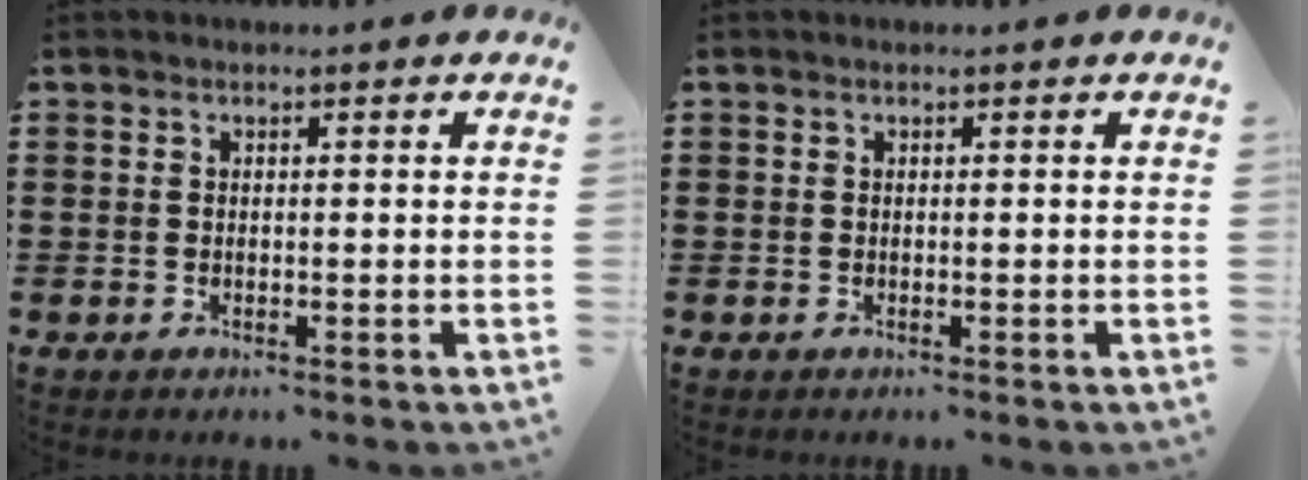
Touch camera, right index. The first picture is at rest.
{"total": 0.0}